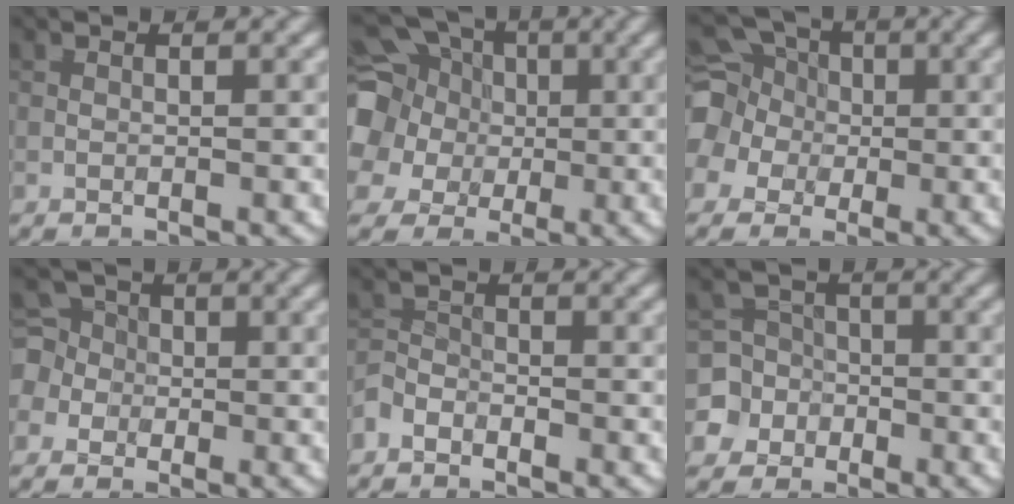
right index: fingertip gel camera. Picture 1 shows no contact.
{"total": 15.0, "force": [2.9, 13.4, 6.1], "torque": [-0.172, 0.018, 0.025]}
{"total": 9.8, "force": [0.9, 8.9, 4.1], "torque": [-0.109, 0.023, -0.024]}
{"total": 5.7, "force": [-0.5, 5.5, 1.5], "torque": [-0.027, 0.026, -0.046]}
{"total": 1.8, "force": [-1.5, 1.0, 0.3], "torque": [-0.004, 0.005, -0.037]}
{"total": 6.3, "force": [-2.6, 5.7, 0.3], "torque": [-0.001, 0.001, -0.067]}